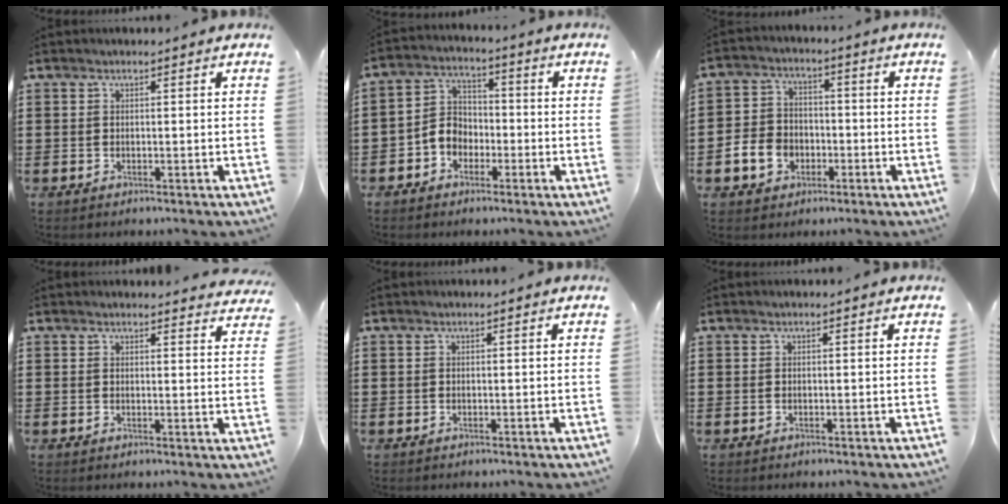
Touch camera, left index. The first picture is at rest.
{"total": 4.9, "force": [-2.7, 3.7, 1.7], "torque": [-0.055, 0.008, -0.061]}
{"total": 6.1, "force": [-2.2, 4.9, 2.8], "torque": [-0.077, 0.011, -0.046]}
{"total": 1.8, "force": [1.8, 0.2, 0.2], "torque": [-0.001, -0.005, 0.034]}
{"total": 0.0}
{"total": 0.0}